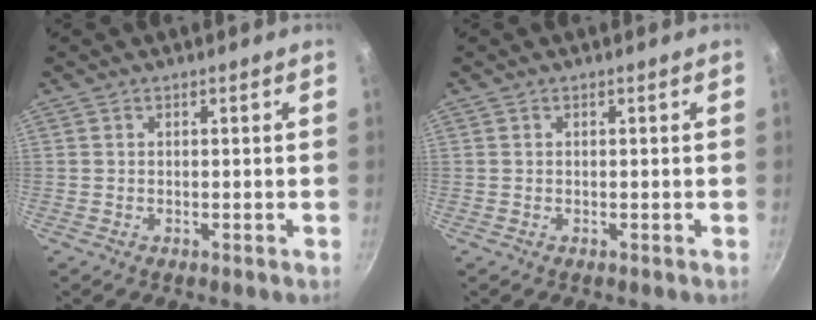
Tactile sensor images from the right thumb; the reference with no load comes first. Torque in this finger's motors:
{"motor_torque": [-0.01, 0.00, -0.01, 0.07, 0.00]}